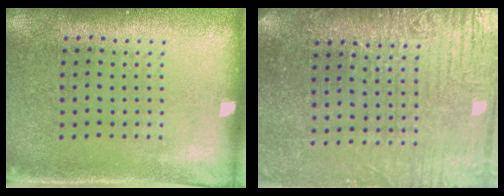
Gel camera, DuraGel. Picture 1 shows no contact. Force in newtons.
{"total": 3.8, "press": 3.5, "slide": 1.3}